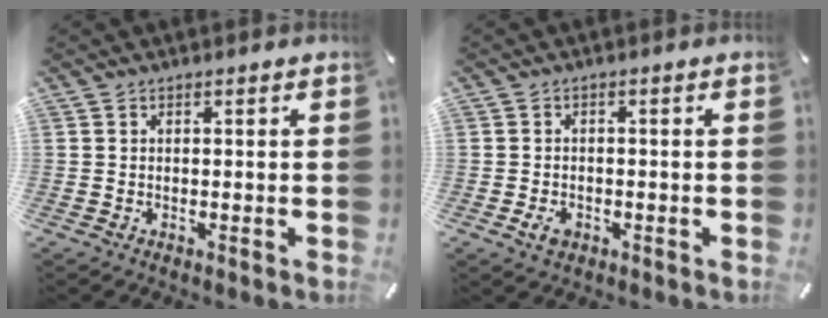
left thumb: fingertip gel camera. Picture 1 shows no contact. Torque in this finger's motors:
{"motor_torque": [-0.10, 0.53, 0.05, -0.03, 0.05]}